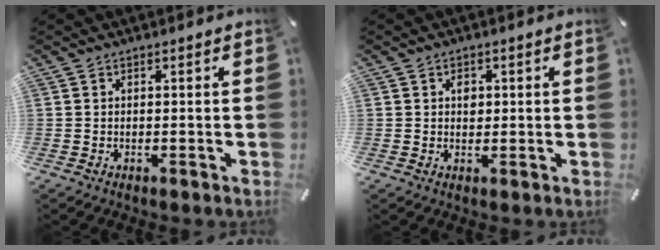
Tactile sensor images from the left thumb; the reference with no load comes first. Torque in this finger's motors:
{"motor_torque": [0.12, 0.38, 0.17, -0.24, 0.06]}